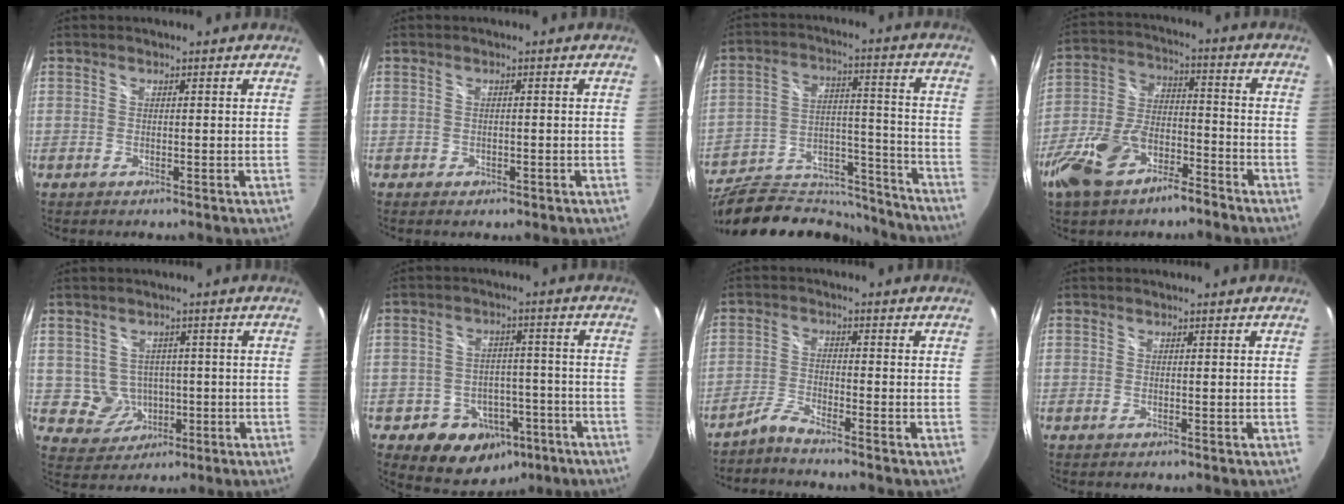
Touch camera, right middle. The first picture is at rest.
{"total": 0.7, "force": [-0.2, 0.6, 0.4], "torque": [-0.008, -0.005, -0.005]}
{"total": 24.6, "force": [-19.7, 10.1, 10.8], "torque": [-0.208, 0.031, -0.277]}
{"total": 15.4, "force": [-9.8, 7.2, 9.5], "torque": [-0.212, -0.002, -0.175]}
{"total": 5.5, "force": [-0.7, 5.3, 1.1], "torque": [-0.036, 0.011, 0.007]}
{"total": 11.9, "force": [-6.1, 9.1, 4.6], "torque": [-0.100, 0.028, -0.058]}
{"total": 2.6, "force": [-2.3, -0.7, 0.8], "torque": [-0.030, 0.001, -0.057]}
{"total": 0.0}